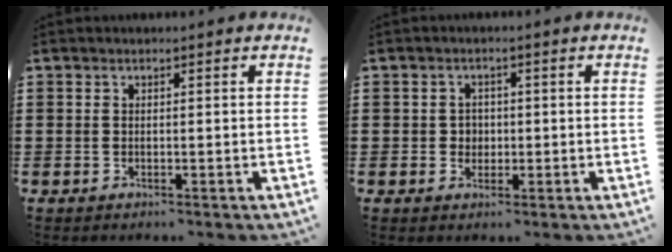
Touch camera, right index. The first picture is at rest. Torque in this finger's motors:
{"motor_torque": [0.25, 0.04, 0.12, 0.00]}